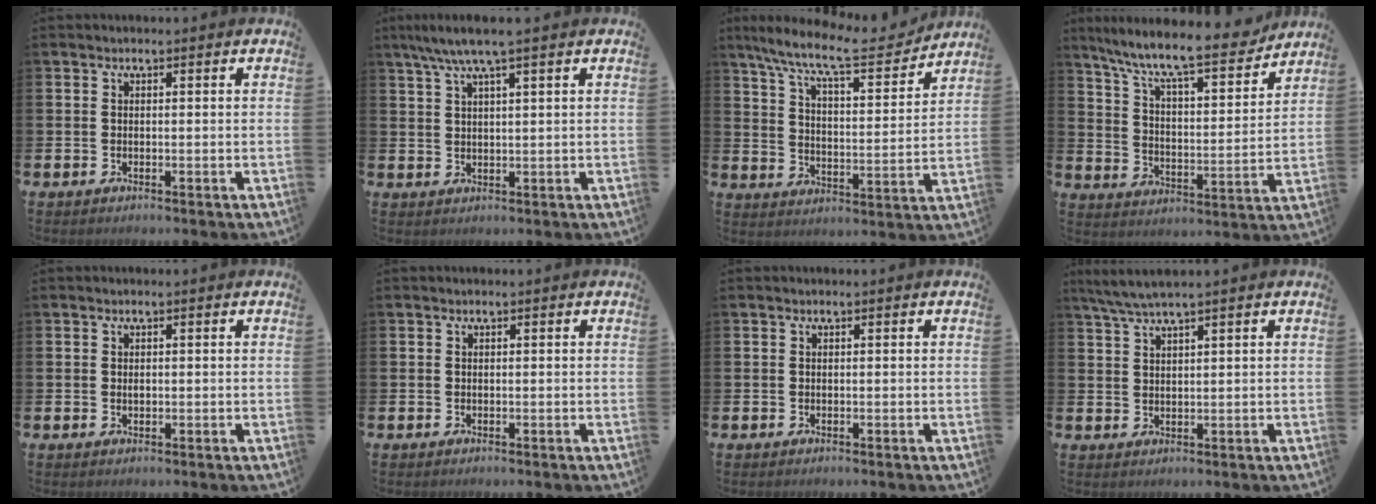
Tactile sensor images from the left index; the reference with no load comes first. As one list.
[{"total": 4.7, "force": [3.3, 0.2, 3.2], "torque": [-0.074, -0.001, 0.060]}, {"total": 10.5, "force": [9.2, 1.8, 4.8], "torque": [-0.124, -0.053, 0.156]}, {"total": 10.5, "force": [9.4, 1.5, 4.5], "torque": [-0.123, -0.064, 0.158]}, {"total": 0.6, "force": [0.1, 0.4, 0.4], "torque": [-0.009, 0.002, 0.000]}, {"total": 0.0}, {"total": 0.0}, {"total": 3.5, "force": [3.0, -0.2, 1.8], "torque": [-0.047, -0.002, 0.055]}]